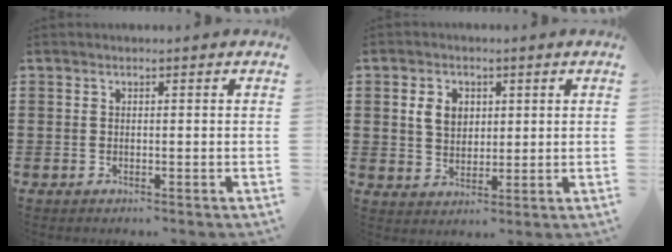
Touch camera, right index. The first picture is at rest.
{"total": 4.5, "force": [1.2, 3.4, 2.8], "torque": [-0.065, 0.013, 0.020]}